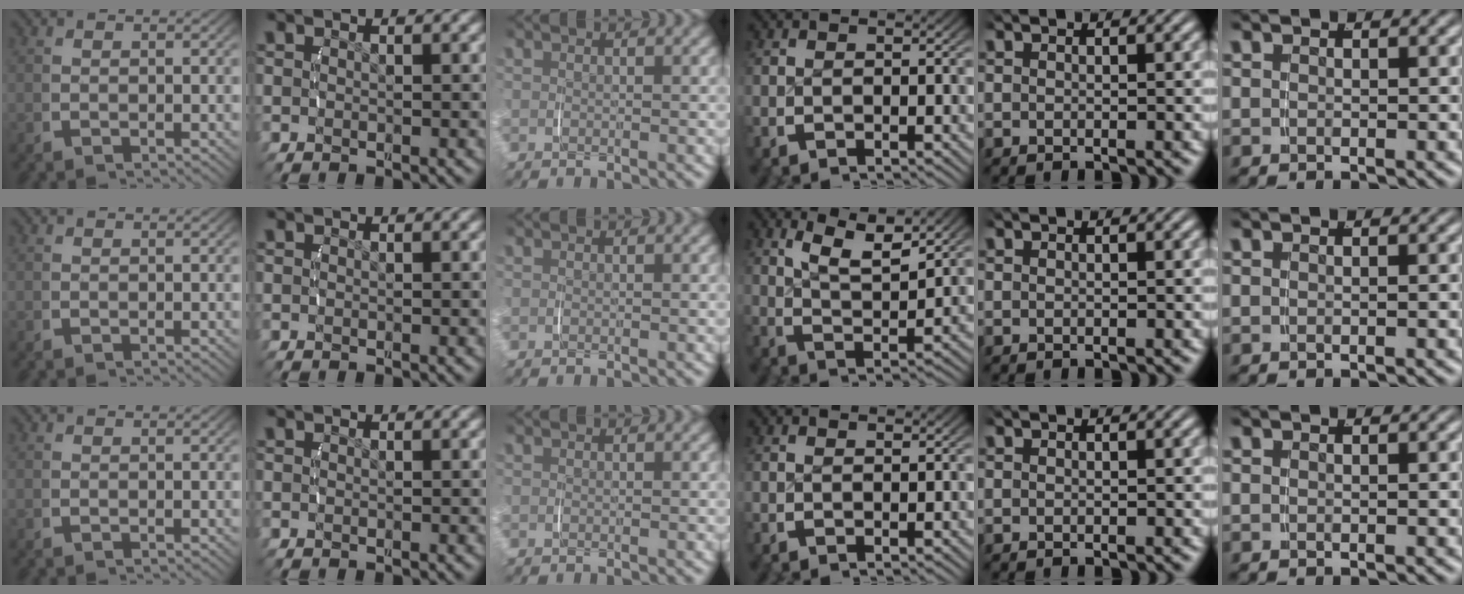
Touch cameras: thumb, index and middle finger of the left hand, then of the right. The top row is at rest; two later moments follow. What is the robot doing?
{"motion": "lift_and_place", "object": "phone"}